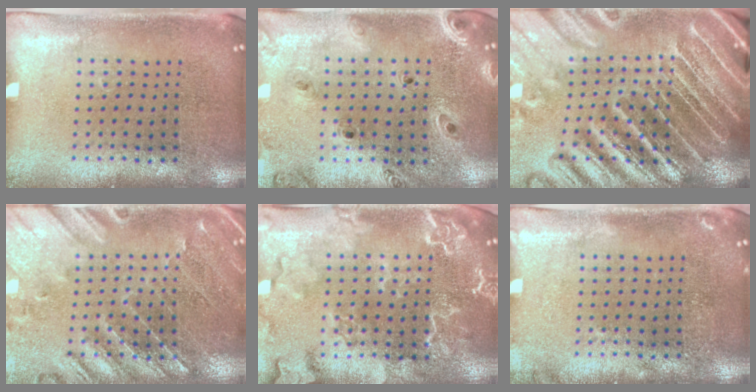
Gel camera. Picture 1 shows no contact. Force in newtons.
{"total": 1.3, "press": 1.3, "slide": 0.2}
{"total": 5.4, "press": 4.7, "slide": 2.6}
{"total": 0.6, "press": 0.5, "slide": 0.4}
{"total": 2.6, "press": 2.6, "slide": 0.3}
{"total": 1.0, "press": 1.0, "slide": 0.3}